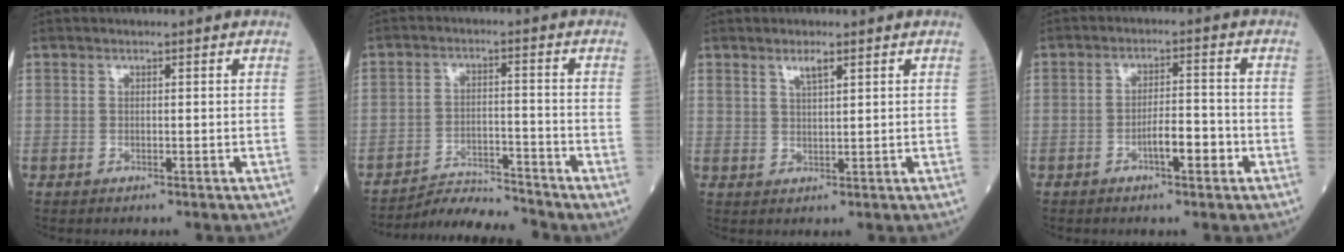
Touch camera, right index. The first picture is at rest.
{"total": 6.5, "force": [-6.4, -0.8, -0.1], "torque": [0.001, -0.003, -0.113]}
{"total": 2.3, "force": [1.5, 0.3, 1.8], "torque": [-0.036, 0.002, 0.030]}
{"total": 4.7, "force": [-2.1, 1.1, 4.1], "torque": [-0.064, 0.005, -0.037]}